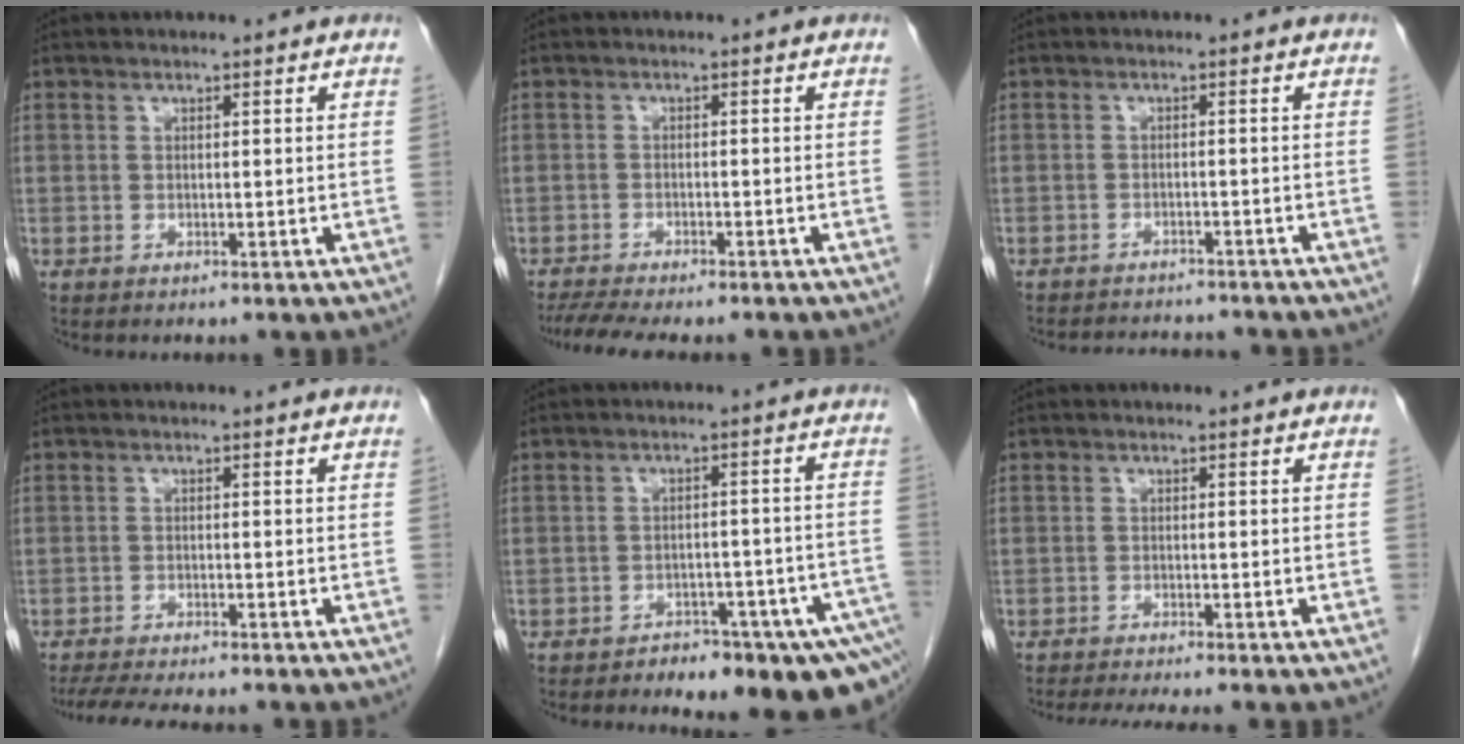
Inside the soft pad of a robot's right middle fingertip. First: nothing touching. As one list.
[{"total": 9.6, "force": [-8.4, 1.4, 4.5], "torque": [-0.065, -0.007, -0.124]}, {"total": 8.4, "force": [-8.0, 1.6, 2.0], "torque": [-0.030, 0.002, -0.101]}, {"total": 11.2, "force": [-9.9, 1.6, 5.1], "torque": [-0.074, -0.014, -0.139]}, {"total": 13.2, "force": [-9.7, 4.2, 7.9], "torque": [-0.051, 0.026, -0.122]}, {"total": 7.5, "force": [-6.7, -0.1, 3.5], "torque": [-0.041, -0.015, -0.103]}]